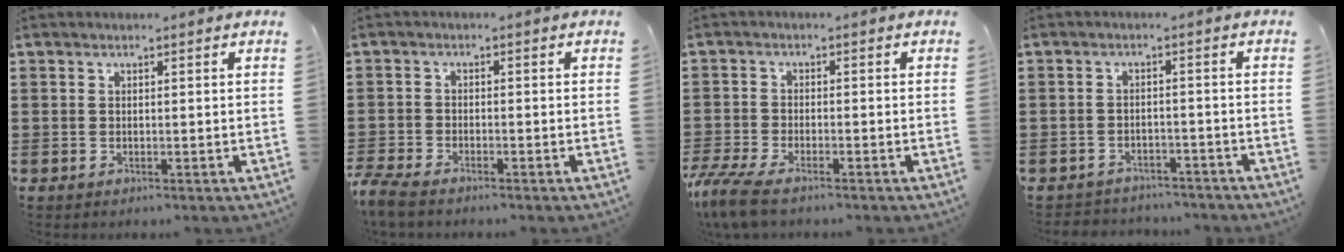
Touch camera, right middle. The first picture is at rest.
{"total": 2.9, "force": [-2.7, 0.5, 0.9], "torque": [-0.037, -0.003, -0.062]}
{"total": 4.6, "force": [-3.8, 0.8, 2.5], "torque": [-0.084, -0.018, -0.085]}
{"total": 2.6, "force": [-2.5, 0.5, -0.3], "torque": [-0.004, 0.001, -0.056]}